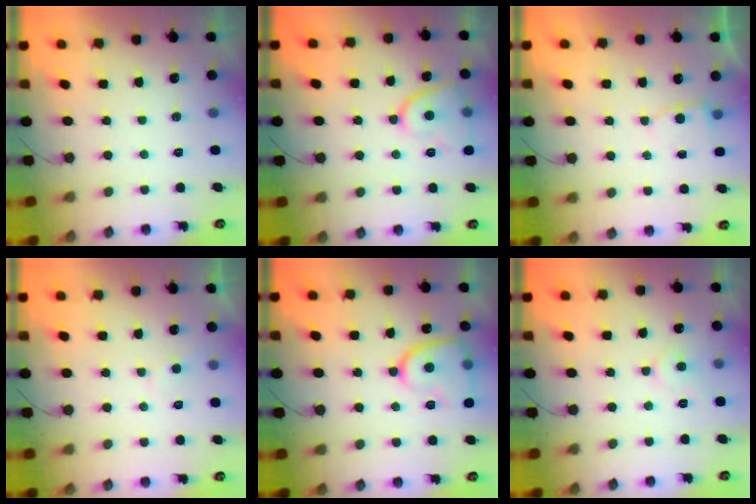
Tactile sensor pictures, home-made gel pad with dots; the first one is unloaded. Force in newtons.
{"total": 9.6, "press": 9.6, "slide": 1.1}
{"total": 3.5, "press": 3.5, "slide": 0.3}
{"total": 6.1, "press": 6.0, "slide": 0.6}
{"total": 13.3, "press": 13.3, "slide": 1.3}
{"total": 4.7, "press": 4.7, "slide": 0.5}